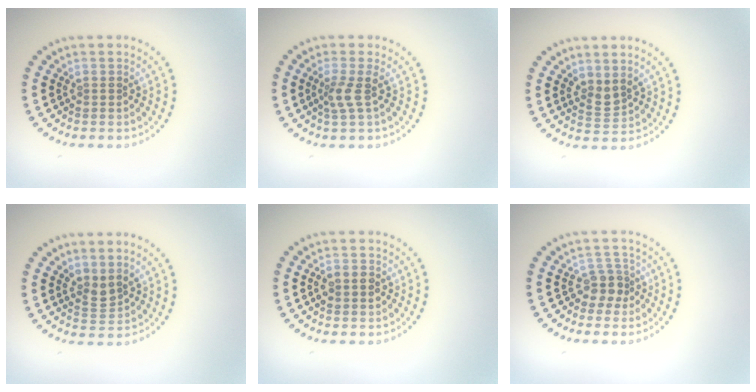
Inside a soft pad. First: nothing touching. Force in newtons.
{"total": 2.0, "press": 1.5, "slide": 1.3}
{"total": 1.9, "press": 1.4, "slide": 1.2}
{"total": 1.9, "press": 1.4, "slide": 1.2}
{"total": 2.4, "press": 2.4, "slide": 0.1}
{"total": 2.3, "press": 1.8, "slide": 1.4}